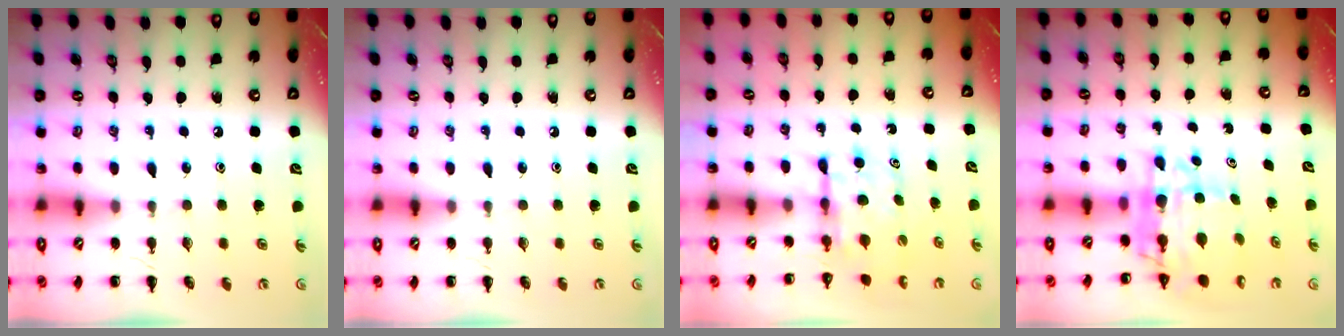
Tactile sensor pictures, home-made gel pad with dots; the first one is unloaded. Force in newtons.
{"total": 0.0}
{"total": 5.2, "press": 5.2, "slide": 0.3}
{"total": 8.0, "press": 7.4, "slide": 3.0}